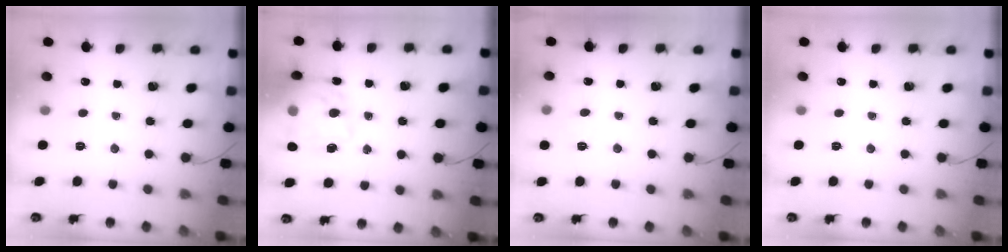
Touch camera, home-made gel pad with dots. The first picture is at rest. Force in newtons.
{"total": 23.1, "press": 22.8, "slide": 3.7}
{"total": 4.7, "press": 4.5, "slide": 1.1}
{"total": 0.0}